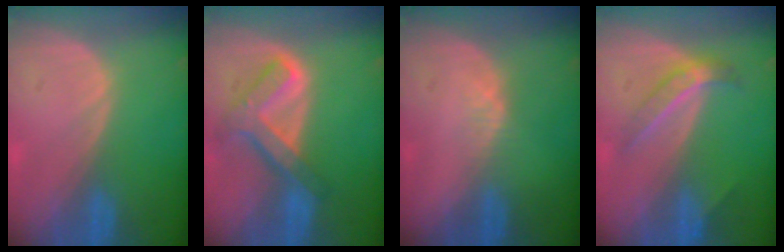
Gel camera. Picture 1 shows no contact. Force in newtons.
{"total": 7.7, "press": 6.5, "slide": 4.2}
{"total": 1.4, "press": 1.2, "slide": 0.7}
{"total": 4.2, "press": 4.2, "slide": 0.4}